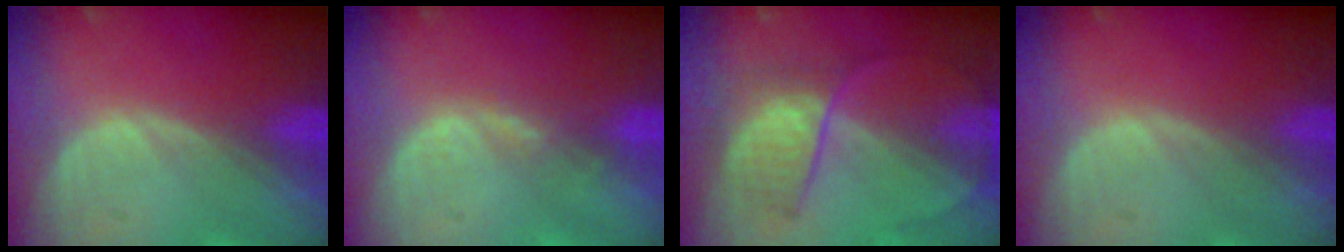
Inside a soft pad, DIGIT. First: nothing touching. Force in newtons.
{"total": 1.9, "press": 1.5, "slide": 1.1}
{"total": 6.4, "press": 6.3, "slide": 1.0}
{"total": 0.0}